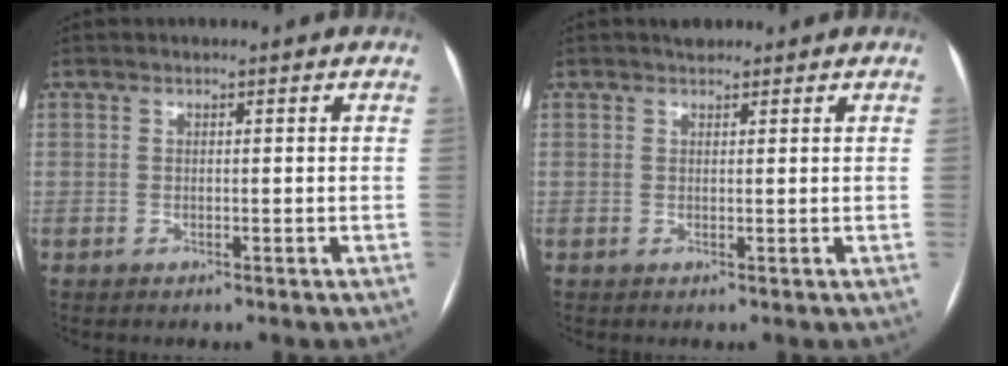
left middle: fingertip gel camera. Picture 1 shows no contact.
{"total": 1.5, "force": [1.2, 0.7, 0.4], "torque": [-0.009, 0.011, 0.018]}